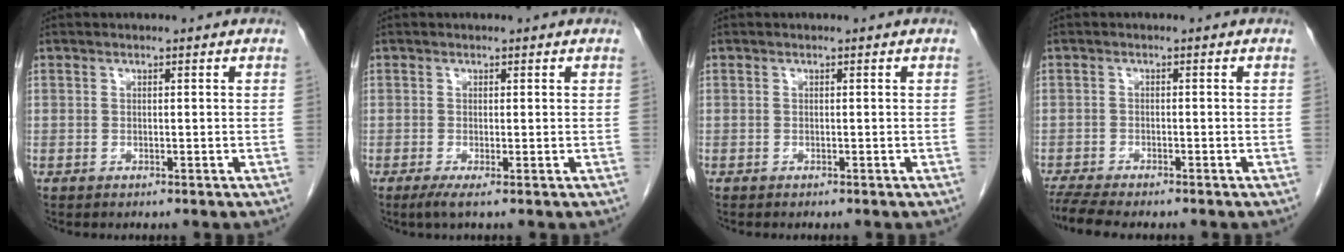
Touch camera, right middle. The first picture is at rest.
{"total": 1.7, "force": [-0.7, 0.0, 1.5], "torque": [-0.029, -0.006, -0.011]}
{"total": 0.5, "force": [-0.5, 0.1, 0.2], "torque": [-0.001, -0.001, -0.007]}
{"total": 6.2, "force": [-5.4, 0.7, 3.0], "torque": [-0.053, -0.012, -0.089]}